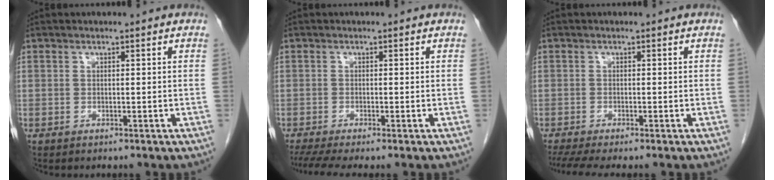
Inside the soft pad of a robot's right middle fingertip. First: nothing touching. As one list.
[{"total": 4.4, "force": [-3.3, 0.2, 2.9], "torque": [-0.052, -0.011, -0.059]}, {"total": 4.6, "force": [-3.7, 0.1, 2.8], "torque": [-0.047, -0.012, -0.065]}]